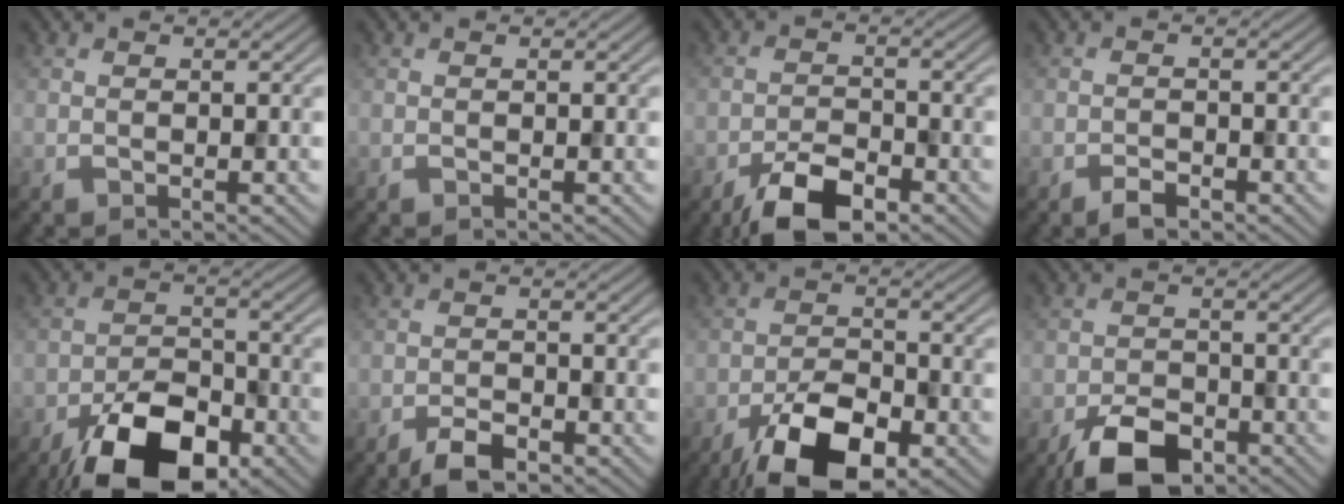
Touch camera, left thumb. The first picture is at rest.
{"total": 0.0}
{"total": 6.3, "force": [-4.2, 2.5, 4.0], "torque": [-0.070, 0.001, -0.078]}
{"total": 1.9, "force": [-1.4, 0.7, 1.0], "torque": [-0.015, -0.001, -0.028]}
{"total": 12.0, "force": [-7.4, 5.6, 7.7], "torque": [-0.137, -0.011, -0.131]}
{"total": 3.2, "force": [-2.3, 1.2, 1.9], "torque": [-0.033, 0.000, -0.047]}
{"total": 10.5, "force": [-6.2, 4.3, 7.3], "torque": [-0.126, -0.007, -0.114]}
{"total": 6.3, "force": [-4.1, 3.1, 3.5], "torque": [-0.059, -0.003, -0.079]}